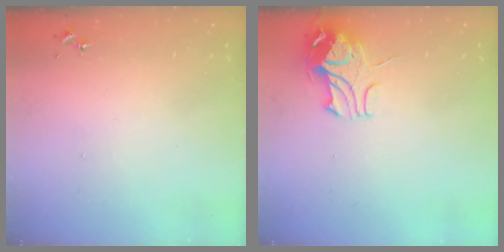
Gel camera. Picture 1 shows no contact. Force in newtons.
{"total": 9.6, "press": 9.5, "slide": 1.1}